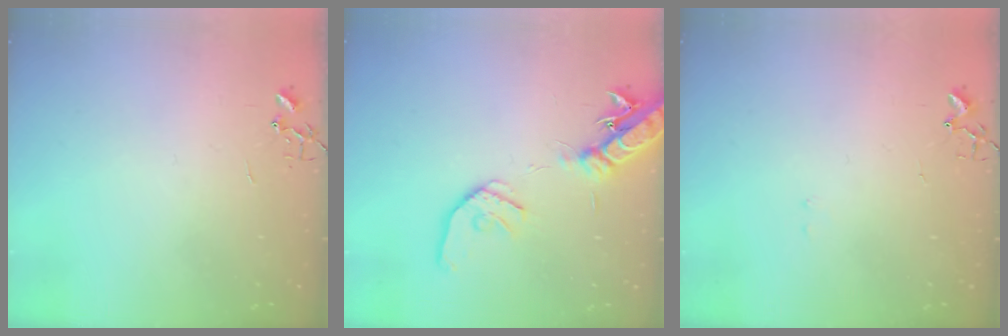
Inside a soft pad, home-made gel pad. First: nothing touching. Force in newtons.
{"total": 16.5, "press": 16.2, "slide": 2.9}
{"total": 6.8, "press": 6.8, "slide": 0.6}